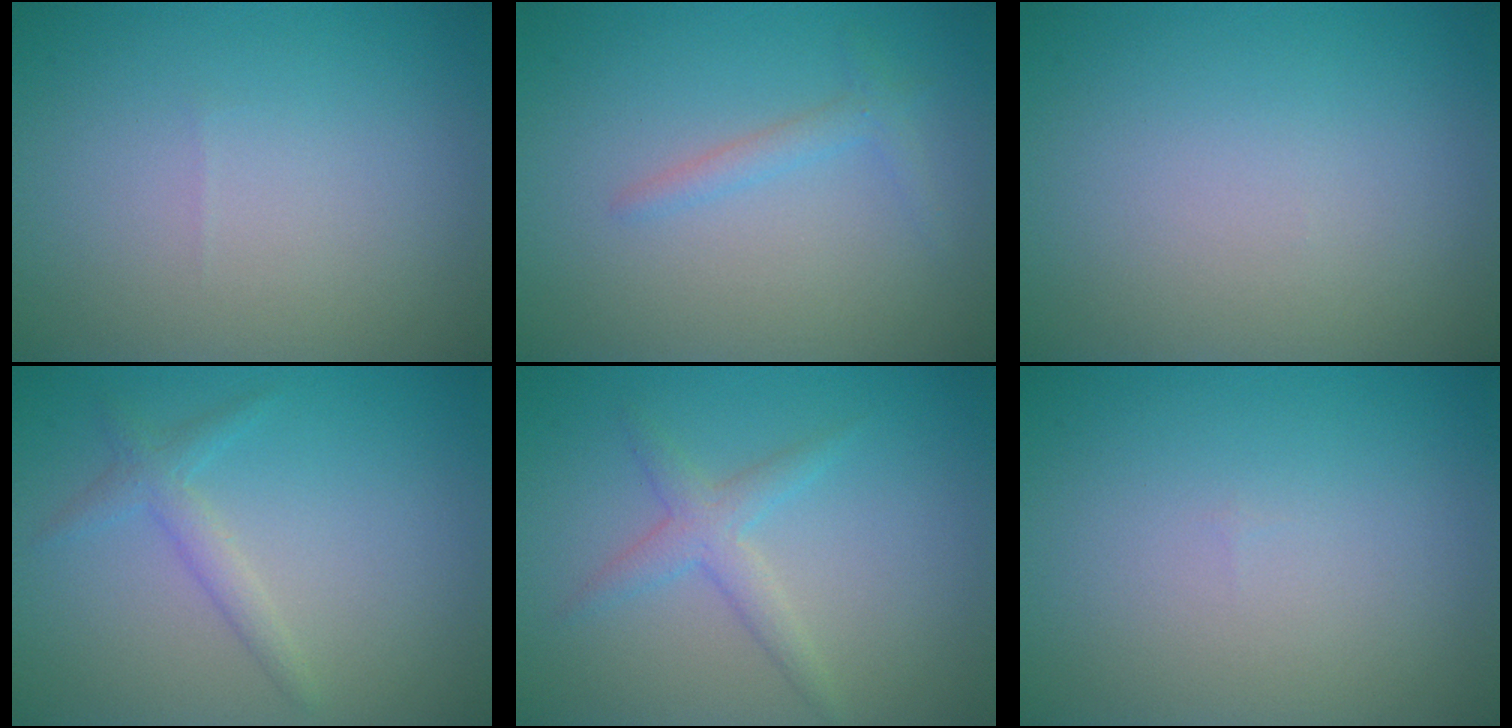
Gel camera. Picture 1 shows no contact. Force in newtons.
{"total": 1.4, "press": 1.4, "slide": 0.1}
{"total": 0.0}
{"total": 1.8, "press": 1.8, "slide": 0.0}
{"total": 2.2, "press": 2.2, "slide": 0.1}
{"total": 0.0}